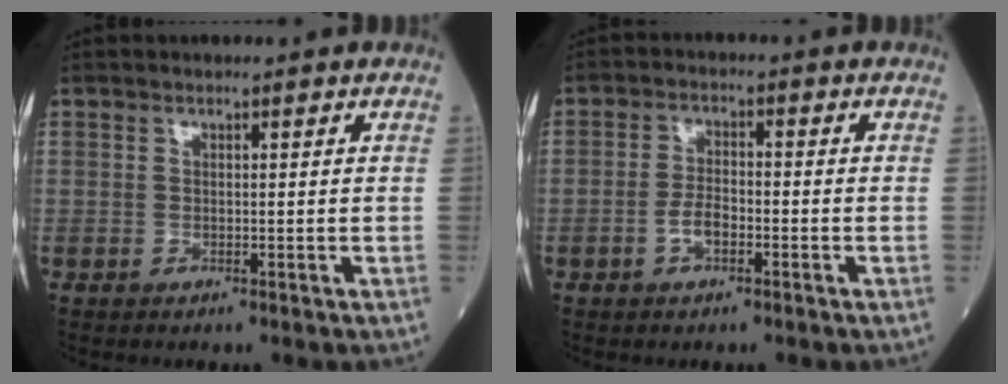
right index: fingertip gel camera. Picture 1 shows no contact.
{"total": 3.4, "force": [-1.3, 1.6, 2.7], "torque": [-0.050, 0.005, -0.023]}